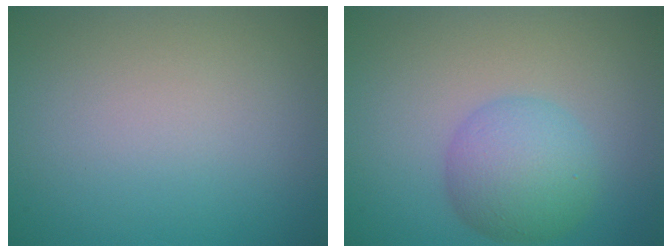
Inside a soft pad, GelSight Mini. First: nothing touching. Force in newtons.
{"total": 4.7, "press": 4.7, "slide": 0.1}